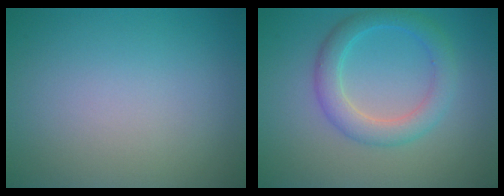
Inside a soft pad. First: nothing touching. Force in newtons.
{"total": 3.5, "press": 3.5, "slide": 0.1}